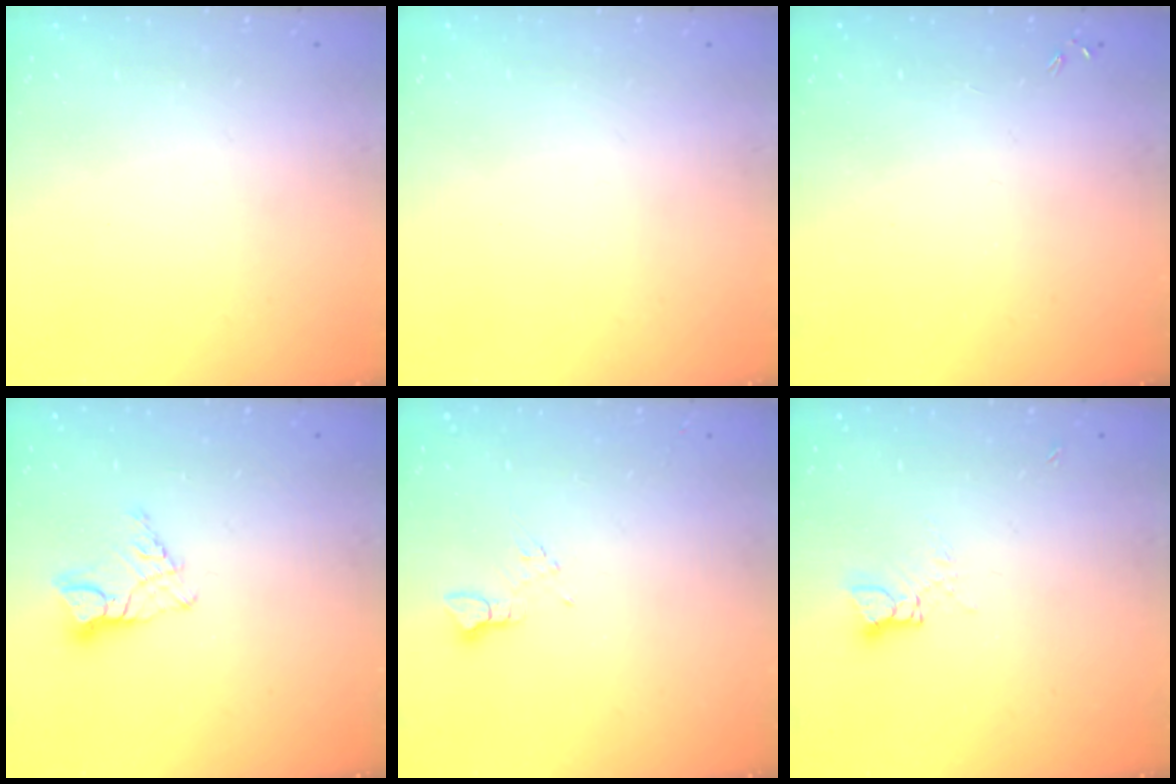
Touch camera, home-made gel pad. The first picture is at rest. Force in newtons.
{"total": 0.0}
{"total": 0.0}
{"total": 8.1, "press": 8.1, "slide": 0.6}
{"total": 3.9, "press": 3.9, "slide": 0.5}
{"total": 4.4, "press": 4.4, "slide": 0.3}